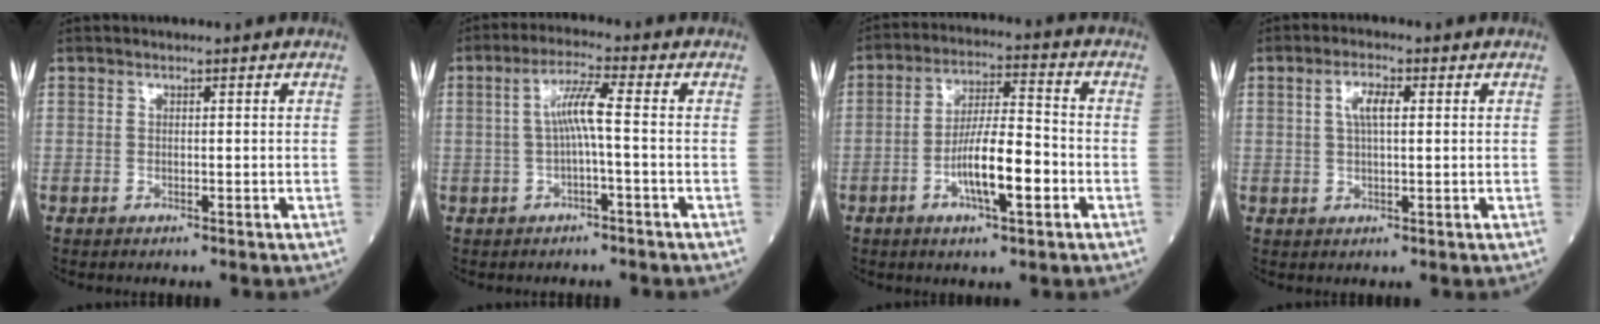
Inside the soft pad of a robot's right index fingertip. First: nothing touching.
{"total": 5.0, "force": [-0.2, 0.0, 5.0], "torque": [-0.096, 0.016, -0.001]}
{"total": 10.0, "force": [-3.2, 1.8, 9.4], "torque": [-0.171, 0.005, -0.057]}
{"total": 3.8, "force": [1.0, 1.1, 3.5], "torque": [-0.070, 0.008, 0.019]}